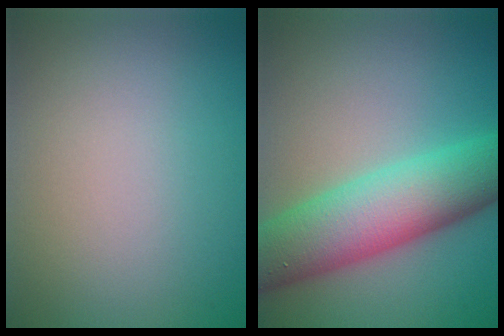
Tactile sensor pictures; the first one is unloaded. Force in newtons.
{"total": 9.2, "press": 9.2, "slide": 0.4}